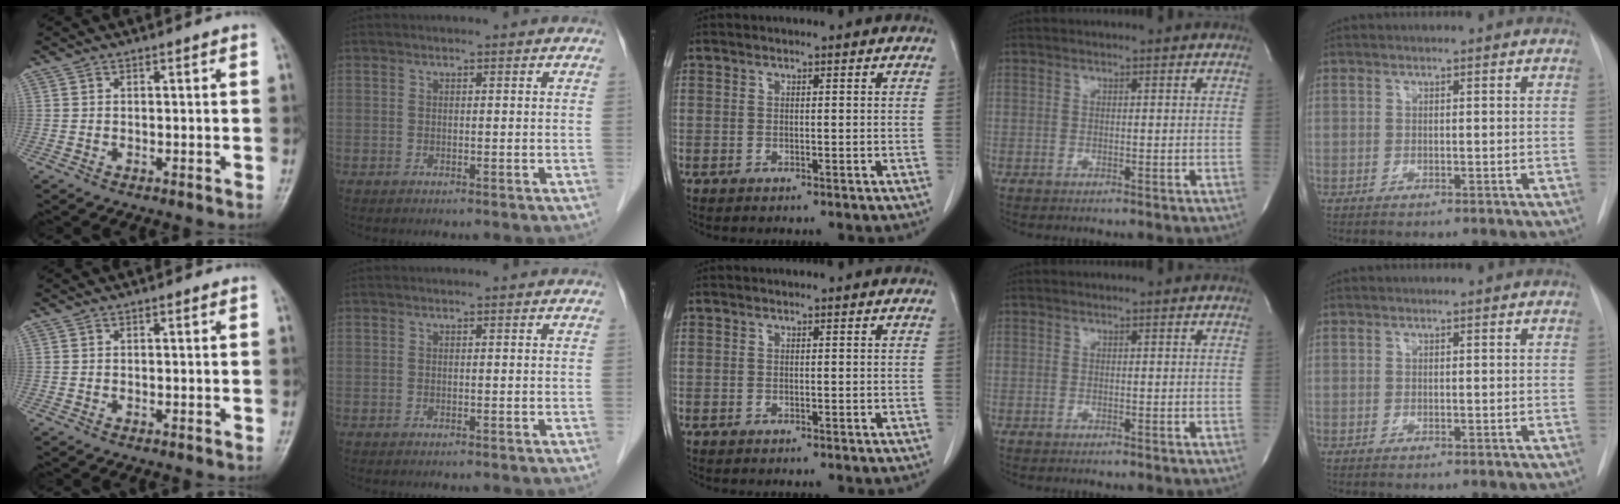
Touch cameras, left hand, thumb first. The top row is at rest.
{}